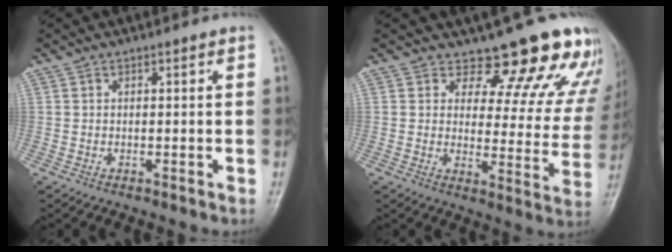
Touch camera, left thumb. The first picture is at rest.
{"total": 15.4, "force": [13.7, 5.7, 4.3], "torque": [0.004, -0.102, 0.146]}